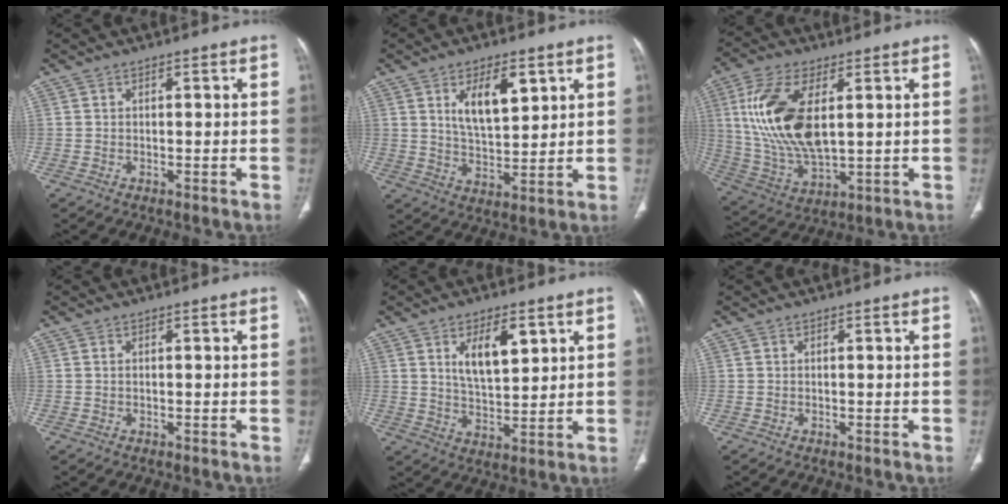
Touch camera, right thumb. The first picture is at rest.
{"total": 10.2, "force": [4.3, 4.6, 8.0], "torque": [-0.117, -0.025, 0.081]}
{"total": 17.3, "force": [3.6, 8.2, 14.8], "torque": [-0.306, -0.019, 0.078]}
{"total": 0.0}
{"total": 9.6, "force": [4.0, 4.4, 7.6], "torque": [-0.108, -0.023, 0.074]}
{"total": 0.0}